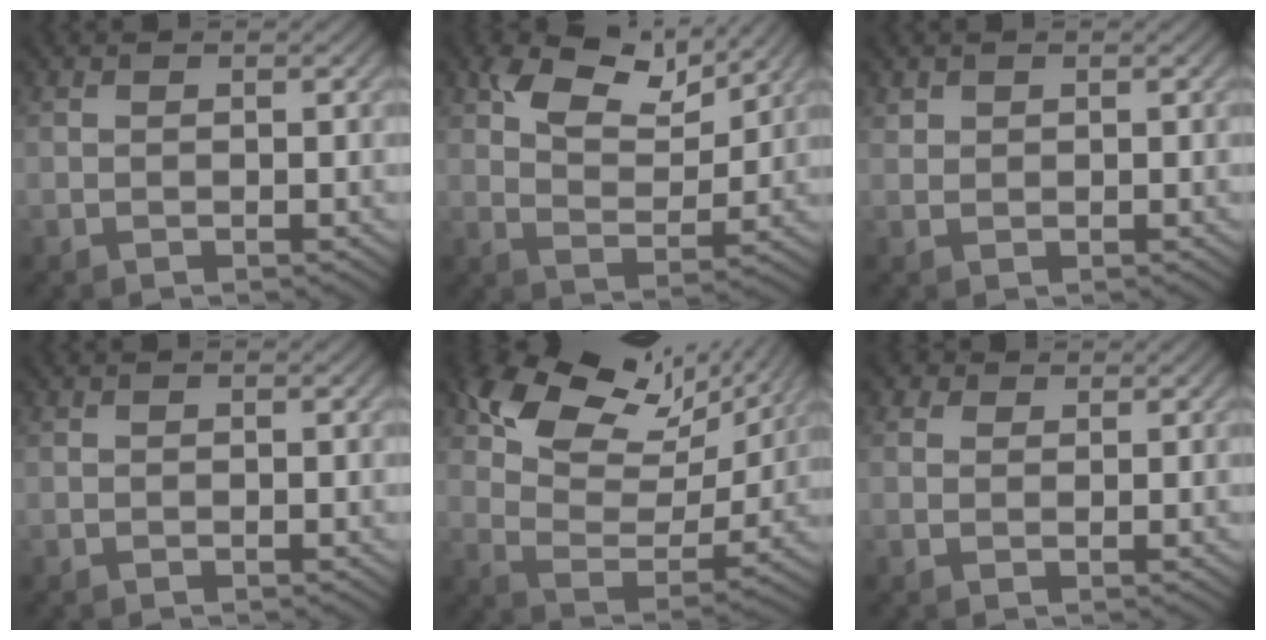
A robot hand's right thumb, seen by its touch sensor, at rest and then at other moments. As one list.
[{"total": 9.1, "force": [5.5, 4.4, 5.7], "torque": [-0.114, -0.003, 0.103]}, {"total": 0.9, "force": [0.7, 0.6, 0.2], "torque": [-0.007, -0.003, 0.016]}, {"total": 0.0}, {"total": 14.0, "force": [8.4, 7.1, 8.6], "torque": [-0.166, 0.005, 0.146]}, {"total": 1.7, "force": [1.2, 1.0, 0.5], "torque": [-0.010, 0.005, 0.019]}]